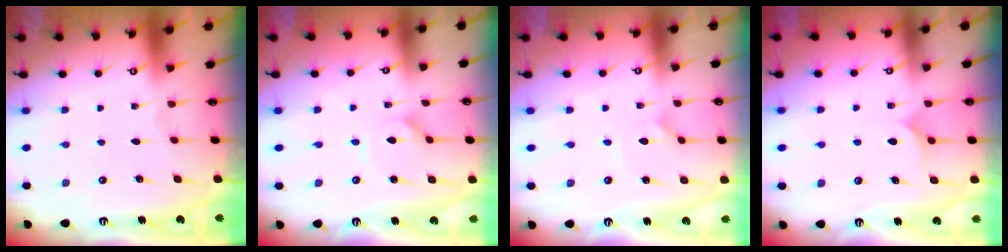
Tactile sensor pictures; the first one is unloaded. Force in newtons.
{"total": 2.2, "press": 2.2, "slide": 0.4}
{"total": 2.1, "press": 2.1, "slide": 0.0}
{"total": 7.1, "press": 7.1, "slide": 0.4}